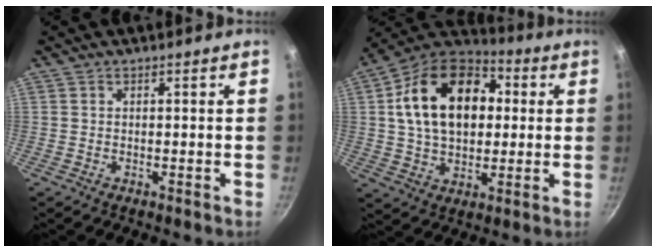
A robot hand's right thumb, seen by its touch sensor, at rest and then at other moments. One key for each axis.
{"total": 21.2, "fx": 3.8, "fy": 14.3, "fz": 15.2, "tx": -0.229, "ty": 0.023, "tz": 0.049}